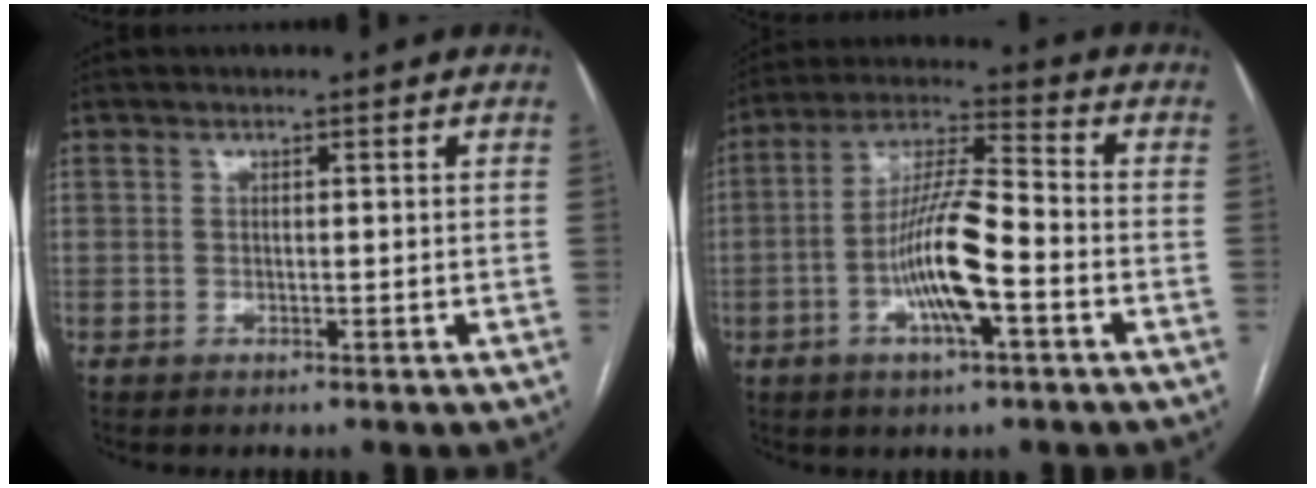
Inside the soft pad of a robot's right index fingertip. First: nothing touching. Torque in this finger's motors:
{"motor_torque": [2.14, 0.00, 0.38, 0.21]}